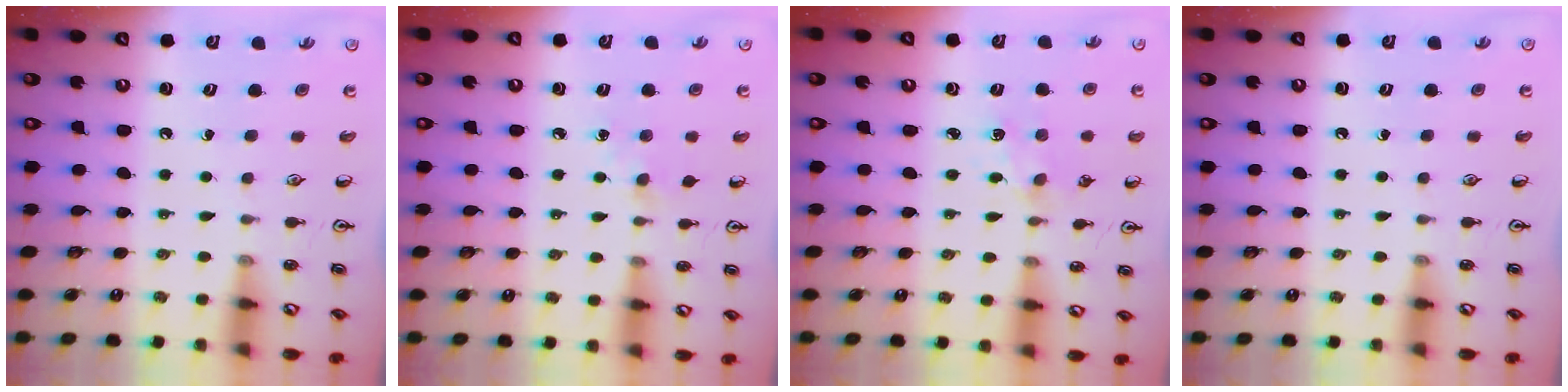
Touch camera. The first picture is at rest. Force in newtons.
{"total": 4.8, "press": 4.7, "slide": 0.7}
{"total": 2.3, "press": 2.3, "slide": 0.3}
{"total": 0.0}